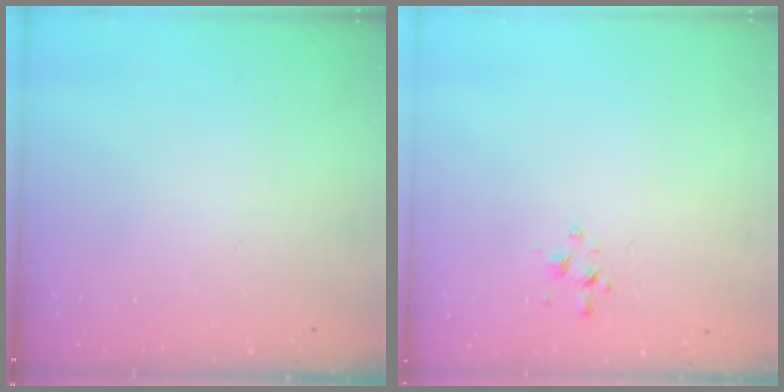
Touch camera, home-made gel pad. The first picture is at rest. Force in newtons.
{"total": 2.1, "press": 1.9, "slide": 0.8}